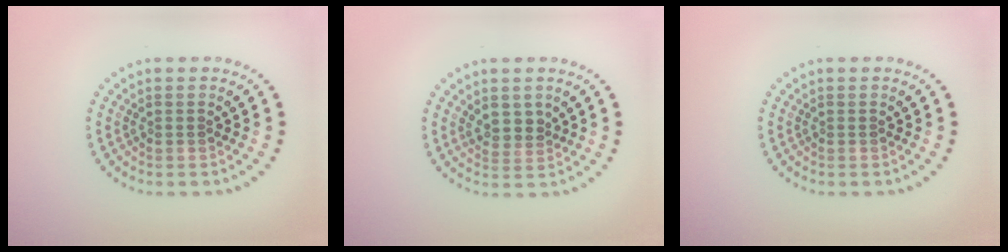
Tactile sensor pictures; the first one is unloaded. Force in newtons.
{"total": 1.8, "press": 1.5, "slide": 1.1}
{"total": 0.0}